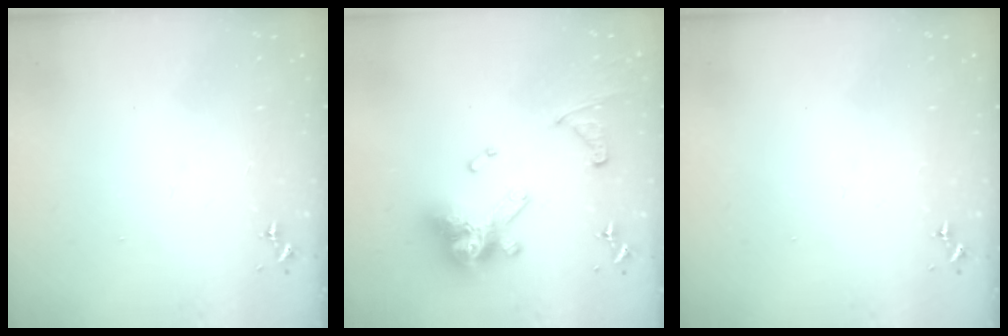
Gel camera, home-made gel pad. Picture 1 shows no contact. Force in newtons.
{"total": 18.2, "press": 18.0, "slide": 2.1}
{"total": 0.0}